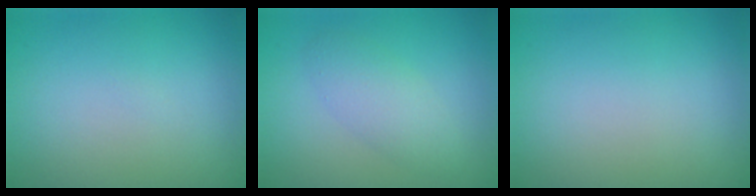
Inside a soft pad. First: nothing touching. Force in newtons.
{"total": 2.8, "press": 2.8, "slide": 0.2}
{"total": 0.0}